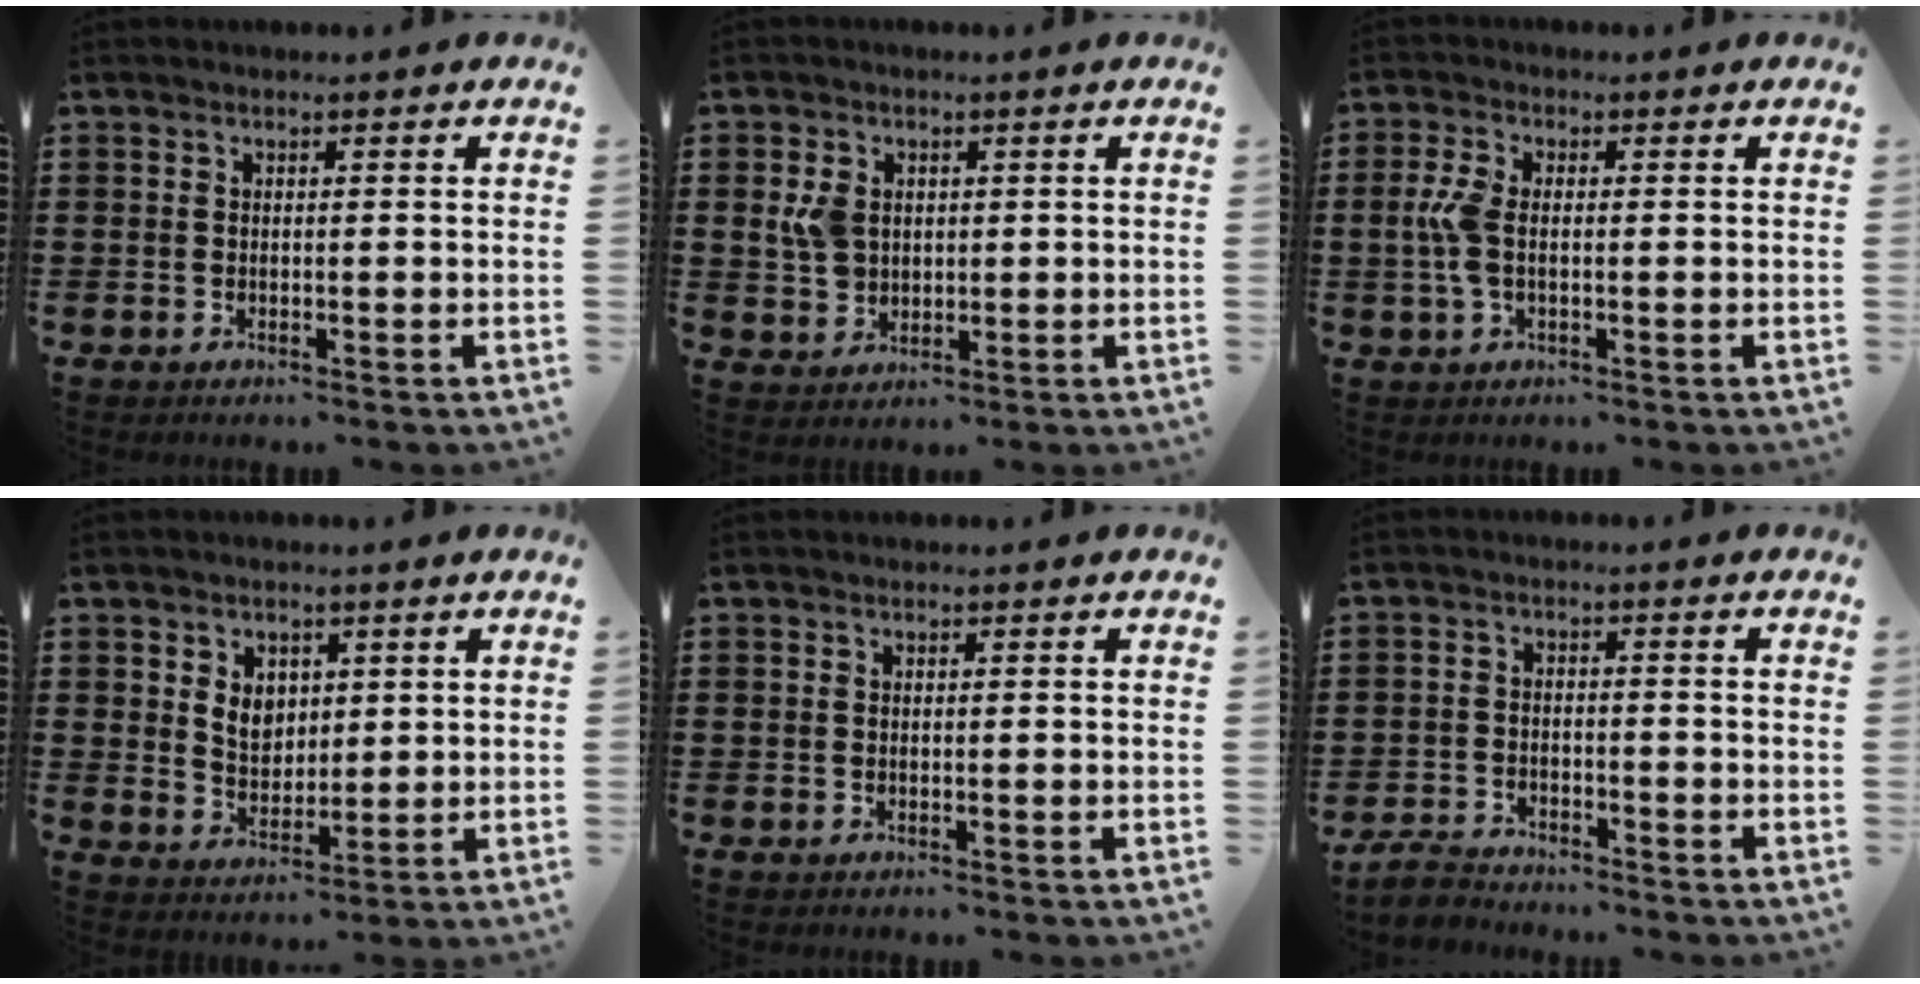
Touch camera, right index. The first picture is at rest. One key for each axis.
{"total": 4.5, "fx": 0.9, "fy": 3.6, "fz": 2.6, "tx": -0.078, "ty": 0.007, "tz": 0.011}
{"total": 4.9, "fx": -0.3, "fy": 2.4, "fz": 4.3, "tx": -0.118, "ty": -0.008, "tz": -0.016}
{"total": 4.4, "fx": 1.5, "fy": 3.5, "fz": 2.3, "tx": -0.050, "ty": 0.007, "tz": 0.024}
{"total": 0.0}
{"total": 2.9, "fx": -2.9, "fy": 0.4, "fz": 0.3, "tx": -0.019, "ty": 0.000, "tz": -0.062}